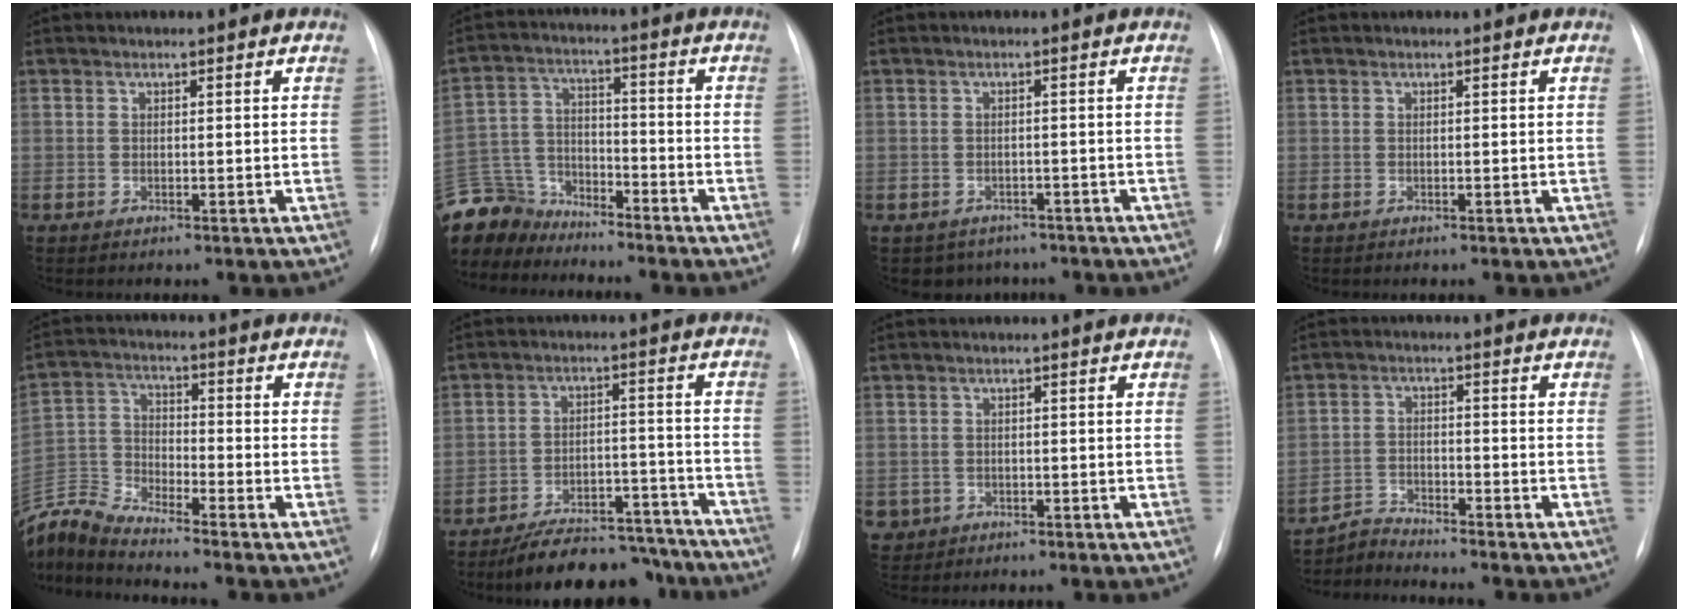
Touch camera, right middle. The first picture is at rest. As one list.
[{"total": 11.8, "force": [-11.1, 3.6, 1.4], "torque": [-0.041, 0.012, -0.216]}, {"total": 4.6, "force": [-3.6, 2.8, 0.1], "torque": [0.003, 0.012, -0.045]}, {"total": 0.0}, {"total": 9.5, "force": [-9.3, -1.3, 0.9], "torque": [-0.034, 0.008, -0.188]}, {"total": 14.3, "force": [-12.9, 4.6, 4.0], "torque": [-0.039, 0.033, -0.182]}, {"total": 3.0, "force": [-1.3, 2.7, 0.2], "torque": [-0.003, 0.004, -0.021]}, {"total": 4.2, "force": [-3.9, -0.9, -1.0], "torque": [0.013, -0.017, -0.073]}]